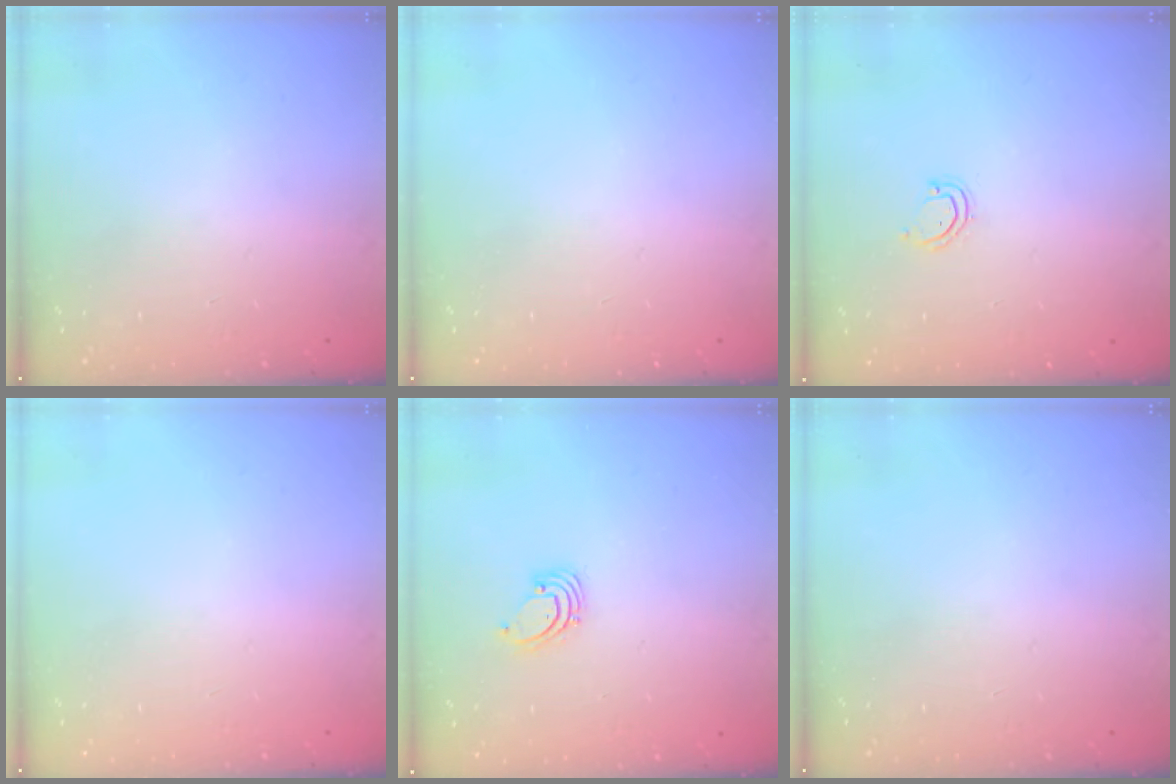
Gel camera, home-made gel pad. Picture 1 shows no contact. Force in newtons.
{"total": 0.0}
{"total": 3.5, "press": 3.5, "slide": 0.3}
{"total": 0.0}
{"total": 1.4, "press": 1.4, "slide": 0.1}
{"total": 0.0}